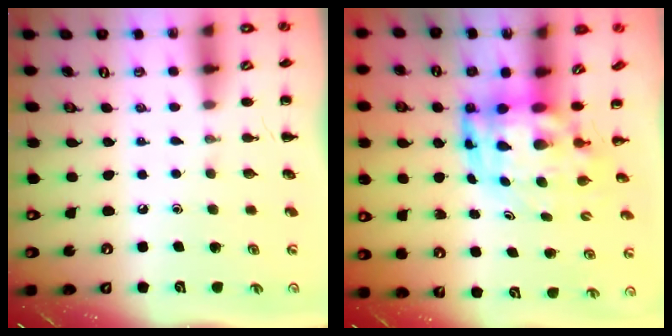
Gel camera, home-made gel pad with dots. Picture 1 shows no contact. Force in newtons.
{"total": 6.4, "press": 6.2, "slide": 1.6}